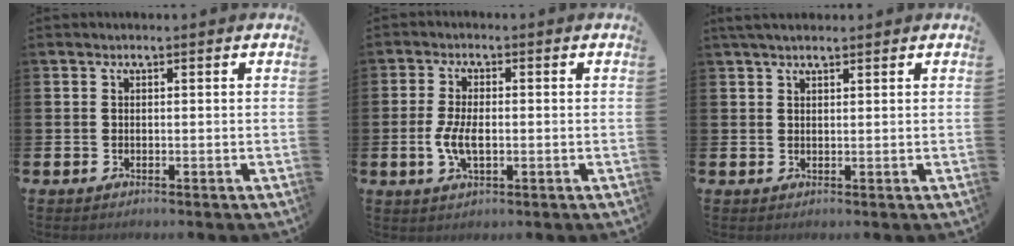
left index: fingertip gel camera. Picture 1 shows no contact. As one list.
[{"total": 4.4, "force": [-0.5, 2.1, 3.8], "torque": [-0.072, 0.002, -0.012]}, {"total": 2.5, "force": [2.0, 0.8, 1.2], "torque": [-0.016, -0.002, 0.034]}]